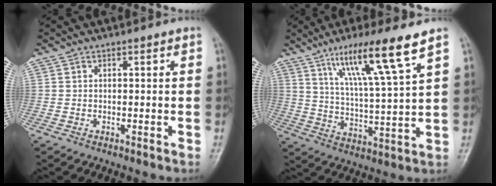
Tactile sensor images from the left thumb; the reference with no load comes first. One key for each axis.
{"total": 14.1, "fx": 8.5, "fy": 0.5, "fz": 11.2, "tx": -0.198, "ty": -0.040, "tz": 0.154}